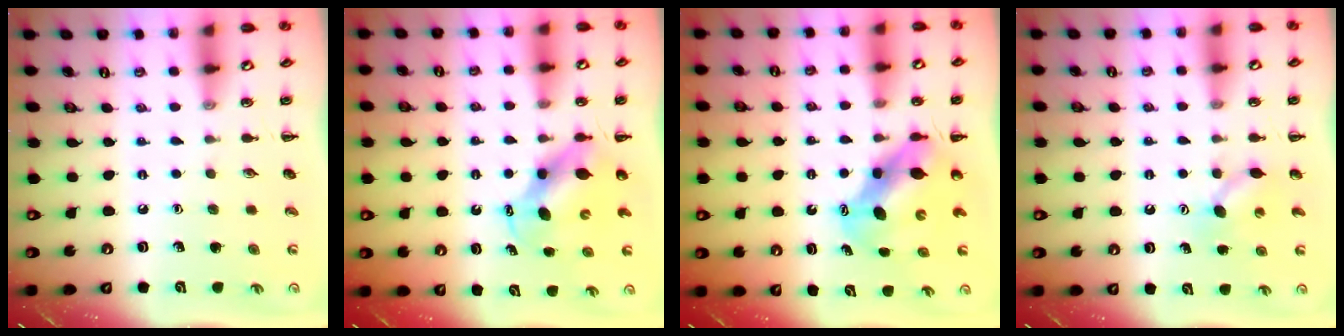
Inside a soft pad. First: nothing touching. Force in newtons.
{"total": 6.0, "press": 5.9, "slide": 0.8}
{"total": 6.4, "press": 6.2, "slide": 1.6}
{"total": 5.3, "press": 5.1, "slide": 1.5}